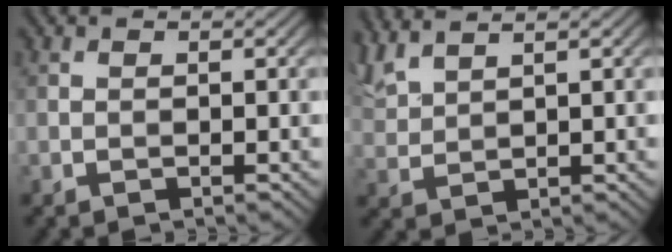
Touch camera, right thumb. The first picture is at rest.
{"total": 4.4, "force": [3.7, 0.8, 2.3], "torque": [-0.069, 0.017, 0.084]}